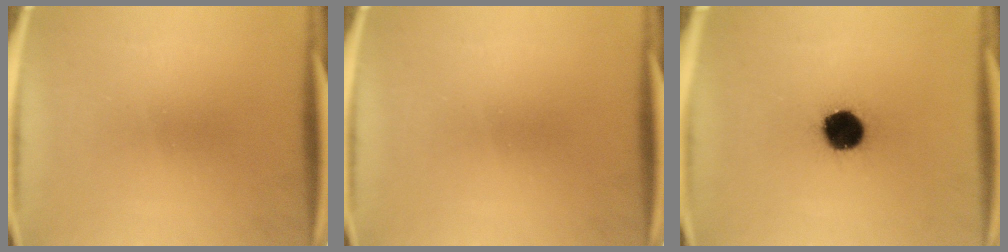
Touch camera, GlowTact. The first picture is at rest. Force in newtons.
{"total": 0.0}
{"total": 12.9}